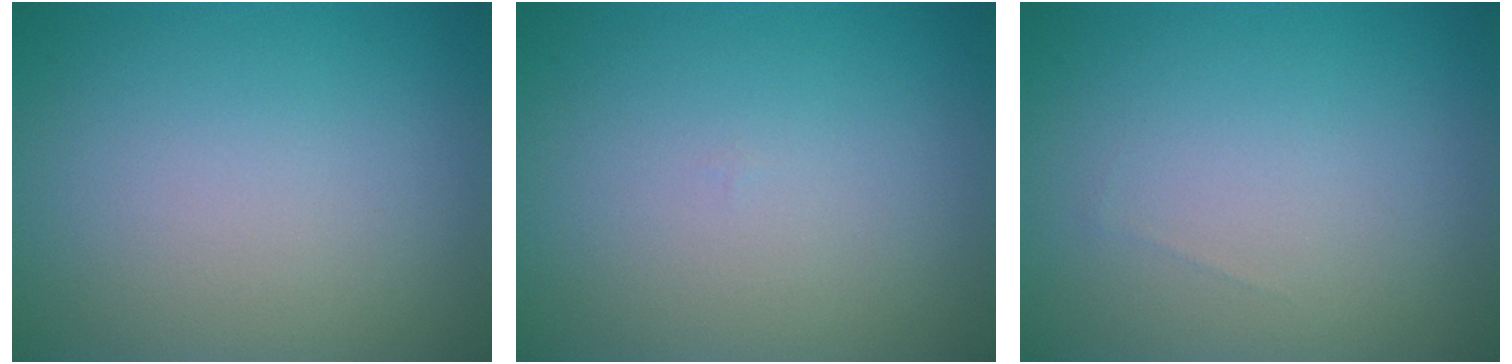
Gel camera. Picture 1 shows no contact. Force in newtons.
{"total": 0.0}
{"total": 0.0}